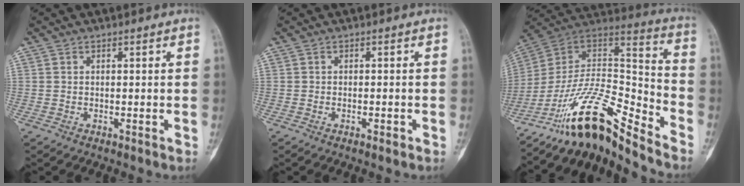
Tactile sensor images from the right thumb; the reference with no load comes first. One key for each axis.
{"total": 1.3, "fx": -0.7, "fy": 0.4, "fz": 0.9, "tx": -0.016, "ty": 0.005, "tz": -0.010}
{"total": 19.0, "fx": -15.0, "fy": 4.5, "fz": 10.8, "tx": -0.165, "ty": 0.125, "tz": -0.265}